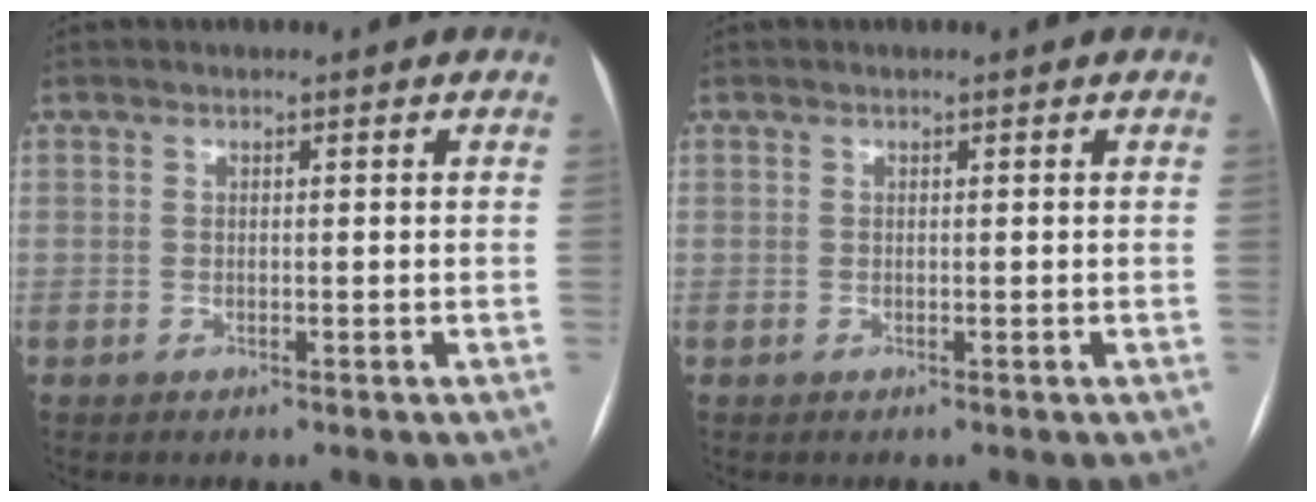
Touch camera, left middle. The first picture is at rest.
{"total": 0.0}